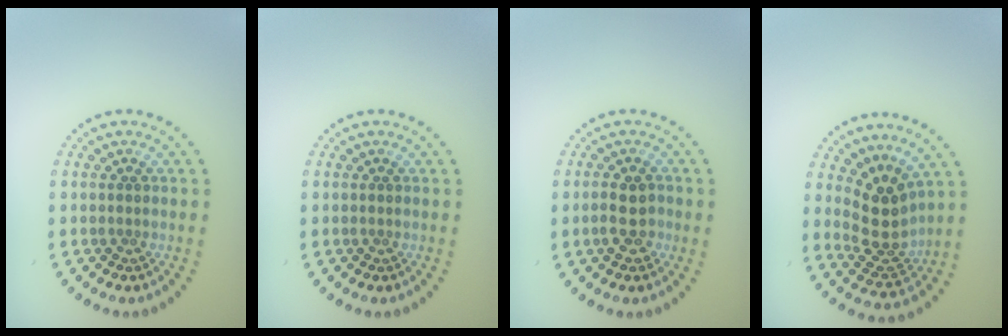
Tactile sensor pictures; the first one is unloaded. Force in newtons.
{"total": 0.0}
{"total": 2.6, "press": 2.6, "slide": 0.4}
{"total": 4.0, "press": 3.4, "slide": 2.1}